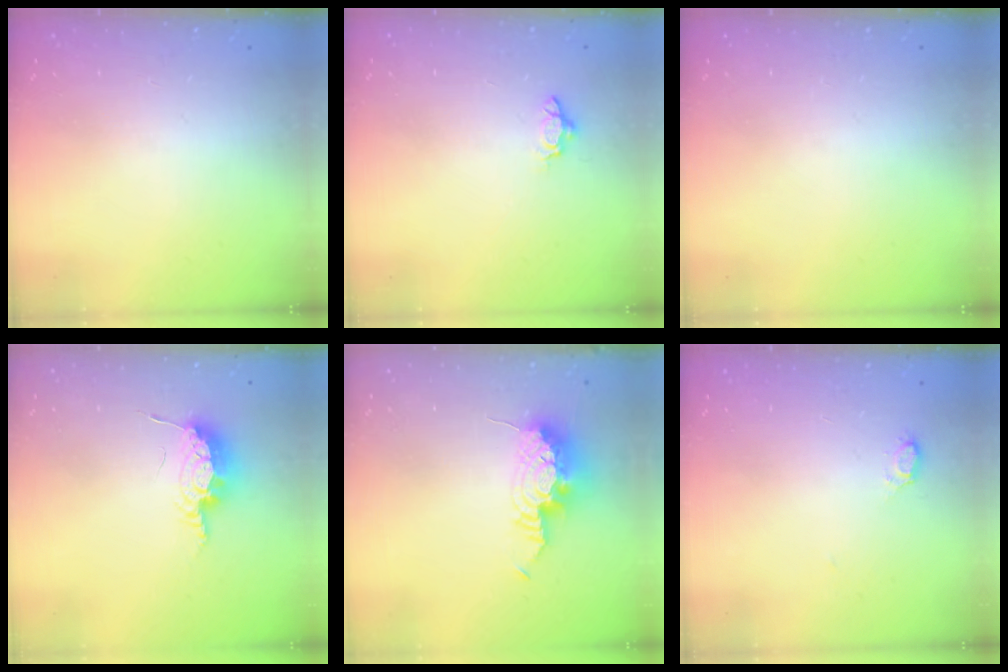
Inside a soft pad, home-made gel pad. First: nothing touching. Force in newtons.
{"total": 5.2, "press": 5.2, "slide": 0.7}
{"total": 0.0}
{"total": 8.3, "press": 8.3, "slide": 0.2}
{"total": 16.0, "press": 12.5, "slide": 10.1}
{"total": 2.6, "press": 2.6, "slide": 0.2}